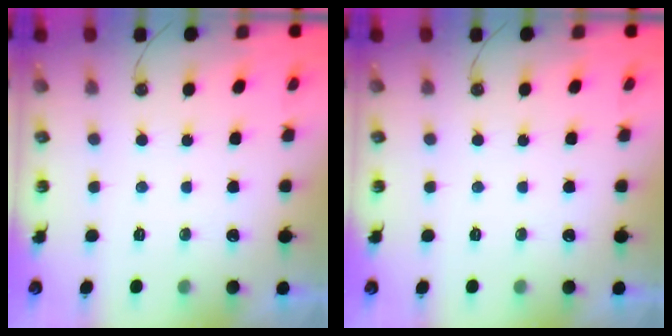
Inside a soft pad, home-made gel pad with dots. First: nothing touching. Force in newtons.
{"total": 0.0}